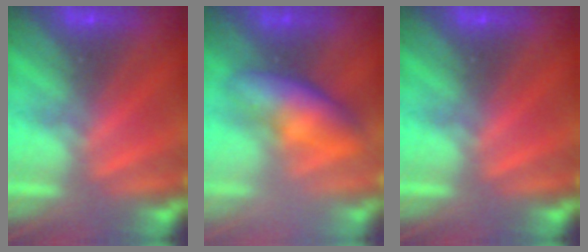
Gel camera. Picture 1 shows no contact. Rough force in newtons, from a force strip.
{"total": 4.5}
{"total": 0.0}